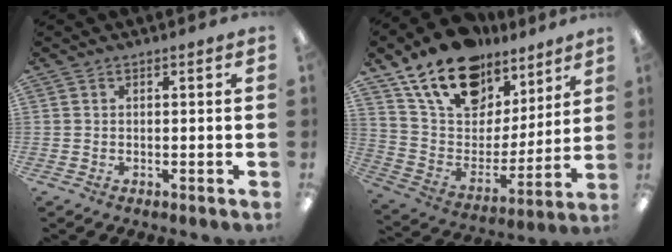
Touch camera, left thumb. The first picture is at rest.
{"total": 19.3, "force": [13.9, 11.1, 7.6], "torque": [-0.141, -0.085, 0.252]}